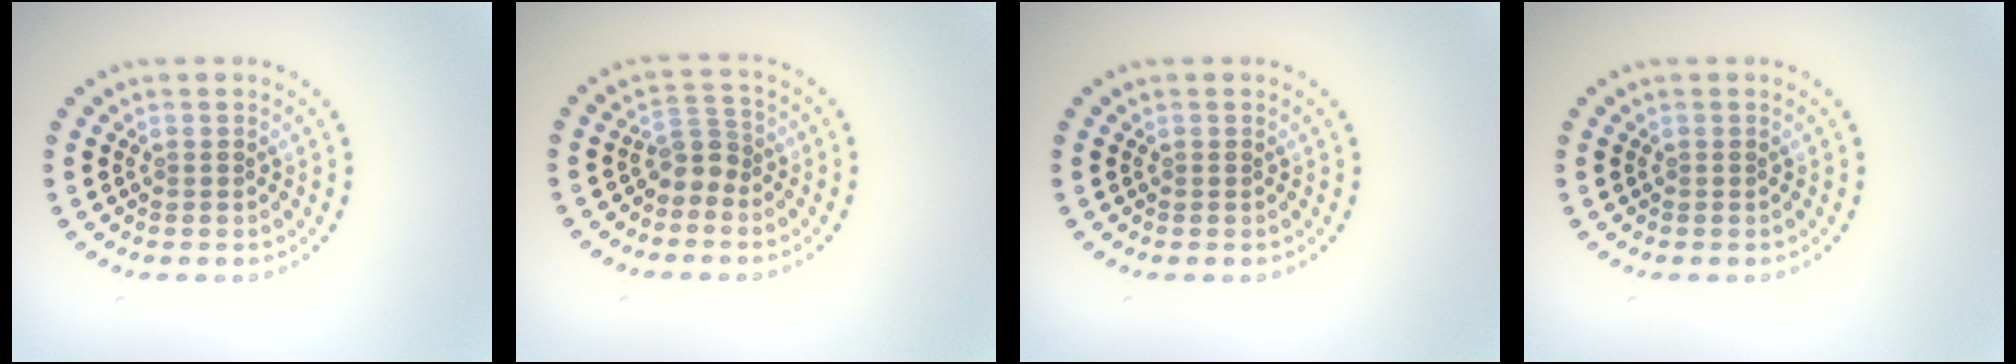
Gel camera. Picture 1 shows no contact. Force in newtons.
{"total": 2.2, "press": 1.7, "slide": 1.4}
{"total": 0.0}
{"total": 0.0}